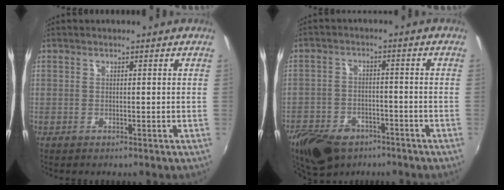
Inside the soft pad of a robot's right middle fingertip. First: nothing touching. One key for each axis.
{"total": 13.9, "fx": -9.4, "fy": 8.0, "fz": 6.4, "tx": -0.164, "ty": -0.012, "tz": -0.151}